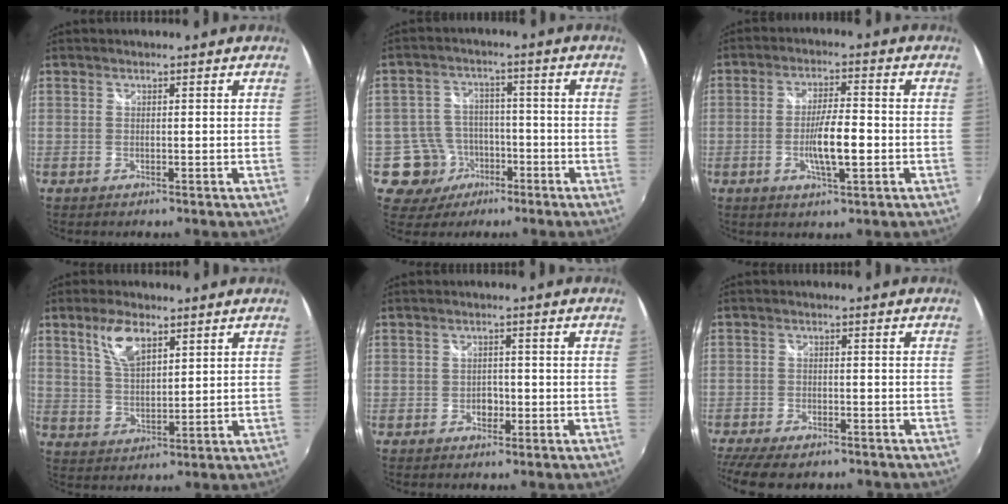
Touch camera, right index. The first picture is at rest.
{"total": 8.8, "force": [-3.9, 7.8, 1.2], "torque": [-0.043, 0.023, -0.050]}
{"total": 7.2, "force": [-1.9, 1.5, 6.8], "torque": [-0.127, -0.005, -0.030]}
{"total": 7.4, "force": [4.1, 3.1, 5.2], "torque": [-0.100, 0.009, 0.082]}
{"total": 2.3, "force": [-0.9, 1.9, 1.0], "torque": [-0.015, 0.003, -0.013]}
{"total": 10.1, "force": [-8.1, 3.6, 4.8], "torque": [-0.124, -0.029, -0.136]}